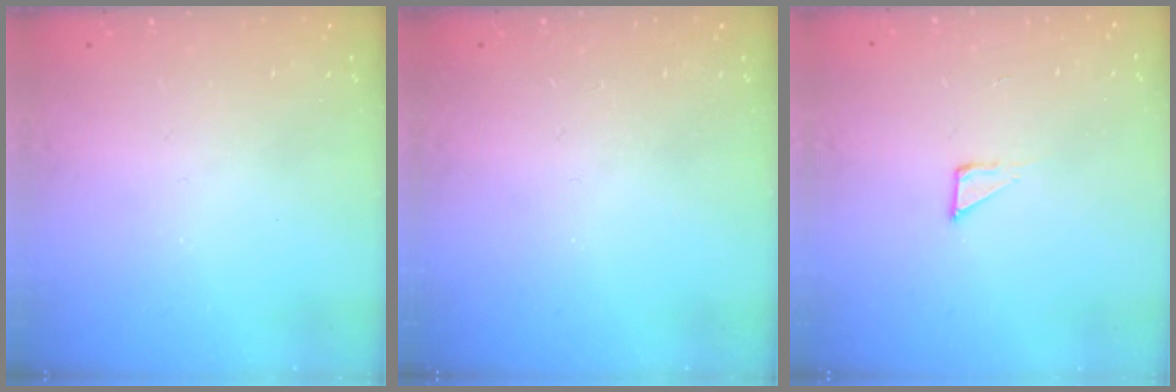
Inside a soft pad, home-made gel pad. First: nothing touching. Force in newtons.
{"total": 0.0}
{"total": 2.1, "press": 2.1, "slide": 0.1}